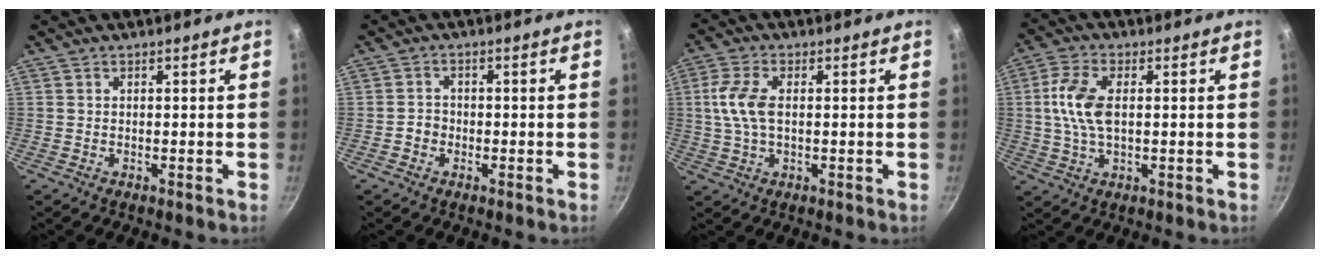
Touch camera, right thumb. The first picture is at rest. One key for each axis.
{"total": 2.2, "fx": -0.9, "fy": 1.8, "fz": 0.7, "tx": -0.001, "ty": 0.011, "tz": -0.018}
{"total": 7.4, "fx": 0.7, "fy": 3.9, "fz": 6.2, "tx": -0.132, "ty": 0.009, "tz": 0.010}
{"total": 8.9, "fx": 0.9, "fy": 4.7, "fz": 7.5, "tx": -0.150, "ty": 0.011, "tz": 0.011}